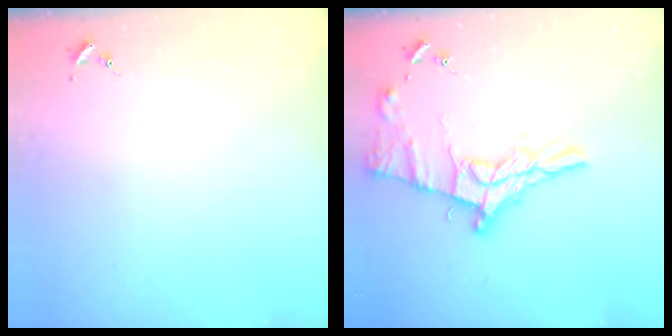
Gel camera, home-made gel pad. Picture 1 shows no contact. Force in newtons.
{"total": 16.2, "press": 16.1, "slide": 1.0}